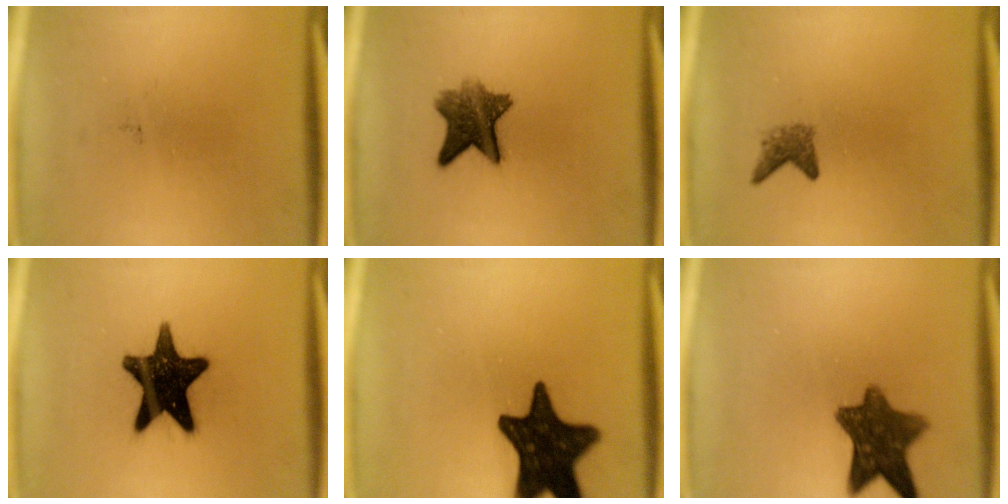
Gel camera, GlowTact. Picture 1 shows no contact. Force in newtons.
{"total": 7.5}
{"total": 2.0}
{"total": 16.8}
{"total": 18.2}
{"total": 9.9}